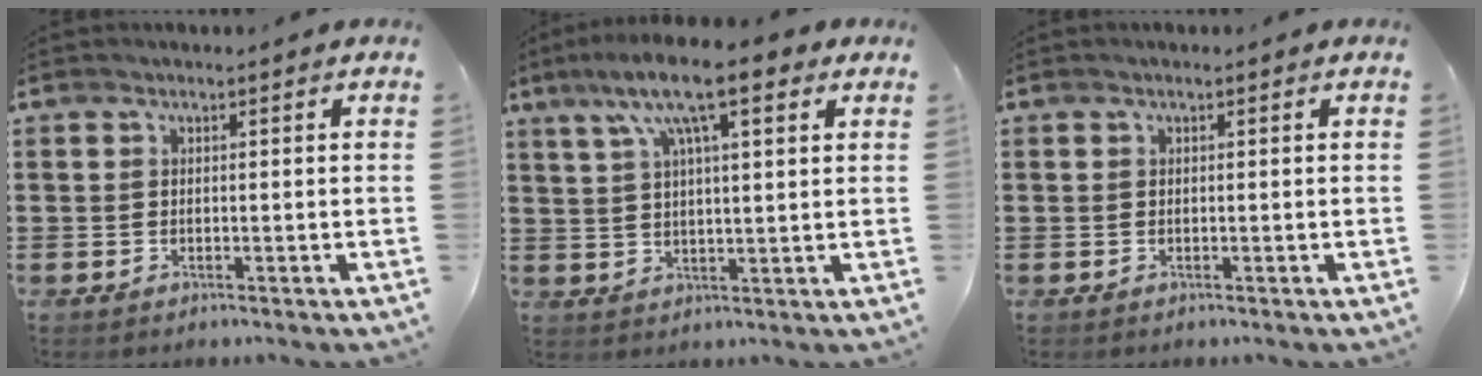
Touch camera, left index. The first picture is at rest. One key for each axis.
{"total": 11.7, "fx": 7.0, "fy": 2.9, "fz": 9.0, "tx": -0.176, "ty": -0.005, "tz": 0.117}
{"total": 0.0}